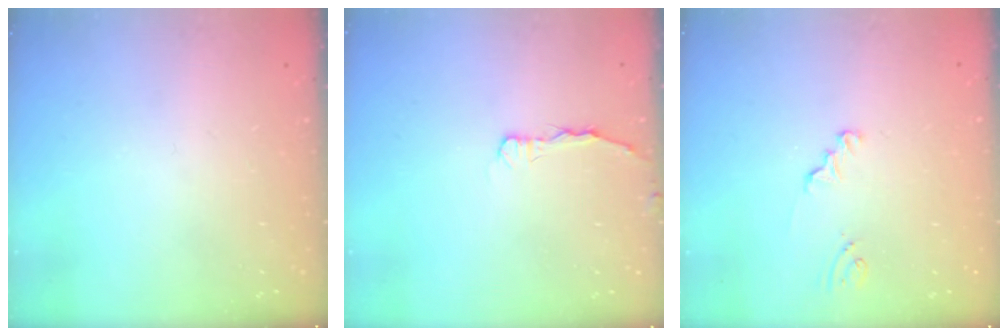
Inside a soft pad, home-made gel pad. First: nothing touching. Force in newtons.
{"total": 2.9, "press": 2.9, "slide": 0.4}
{"total": 1.4, "press": 1.4, "slide": 0.1}